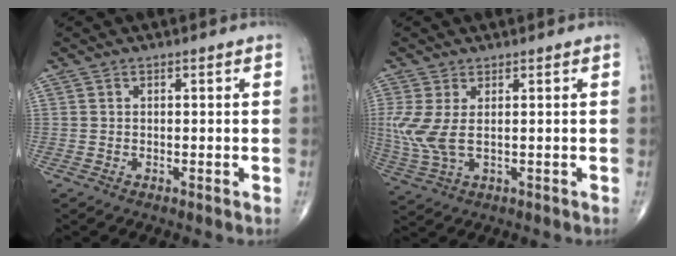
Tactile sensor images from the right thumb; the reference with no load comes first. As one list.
[{"total": 7.2, "force": [0.7, 3.5, 6.3], "torque": [-0.172, -0.004, 0.026]}]